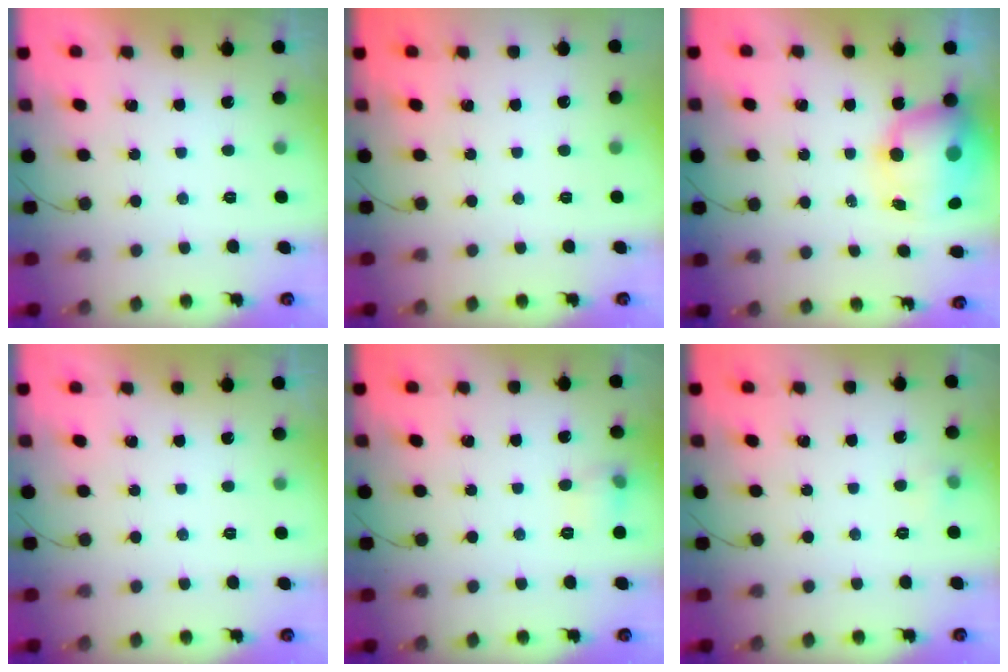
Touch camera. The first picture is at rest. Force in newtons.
{"total": 0.0}
{"total": 12.2, "press": 11.8, "slide": 3.0}
{"total": 0.0}
{"total": 5.5, "press": 5.4, "slide": 1.2}
{"total": 3.5, "press": 3.4, "slide": 1.0}